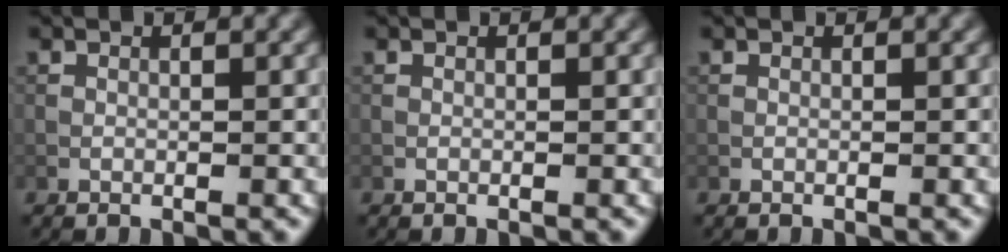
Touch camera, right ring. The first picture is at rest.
{"total": 0.0}
{"total": 0.0}